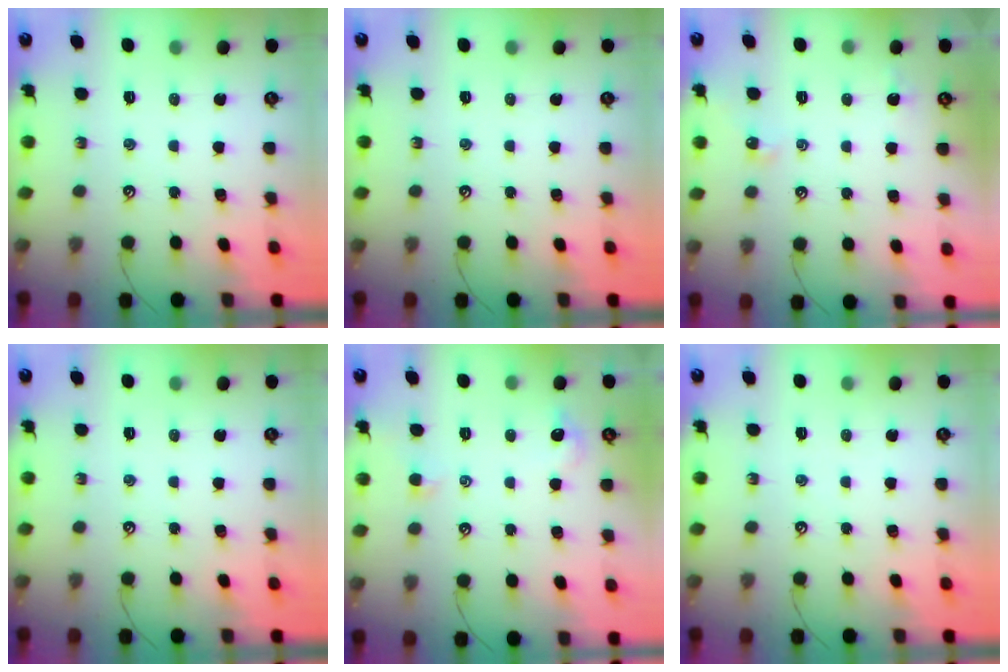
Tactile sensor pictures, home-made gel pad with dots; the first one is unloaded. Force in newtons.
{"total": 0.0}
{"total": 2.0, "press": 1.9, "slide": 0.5}
{"total": 0.0}
{"total": 1.5, "press": 1.3, "slide": 0.6}
{"total": 0.0}